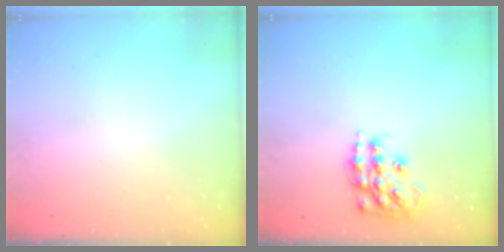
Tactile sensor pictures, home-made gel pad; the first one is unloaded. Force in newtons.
{"total": 15.3, "press": 15.3, "slide": 1.0}